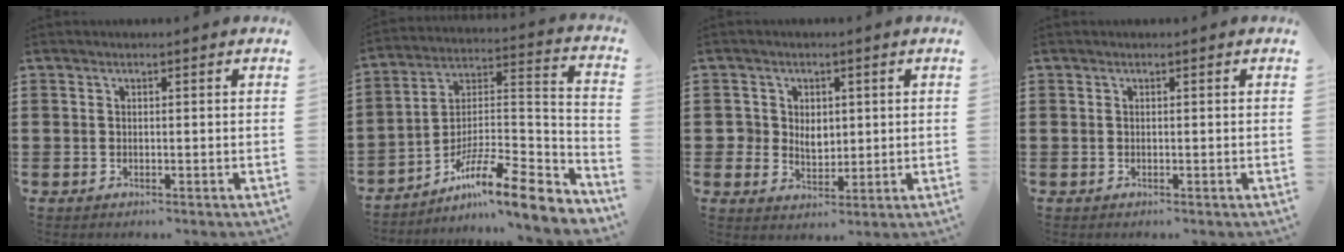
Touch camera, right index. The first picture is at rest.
{"total": 11.4, "force": [-8.5, 1.3, 7.5], "torque": [-0.121, 0.007, -0.161]}
{"total": 3.6, "force": [0.7, 3.3, 1.5], "torque": [-0.034, 0.008, 0.008]}
{"total": 0.0}